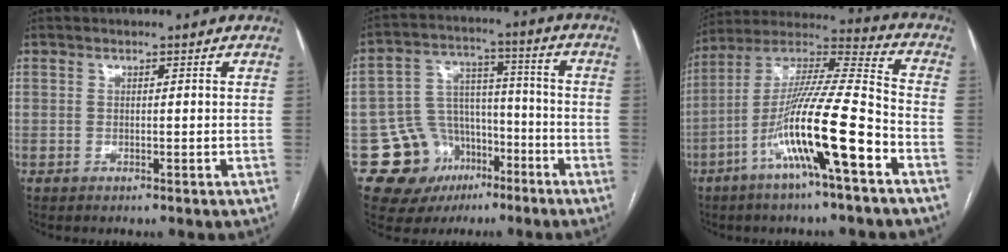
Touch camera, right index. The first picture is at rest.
{"total": 12.1, "force": [-5.8, 10.2, 2.9], "torque": [-0.034, 0.060, -0.079]}
{"total": 17.3, "force": [-7.2, 0.5, 15.7], "torque": [-0.296, -0.004, -0.132]}